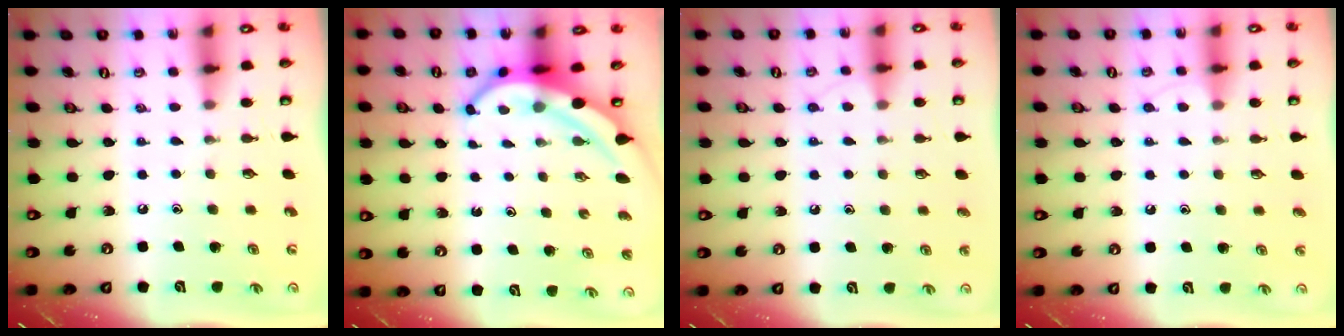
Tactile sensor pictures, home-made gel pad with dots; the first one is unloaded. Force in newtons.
{"total": 6.9, "press": 6.9, "slide": 0.6}
{"total": 8.9, "press": 8.9, "slide": 0.9}
{"total": 5.8, "press": 5.8, "slide": 0.6}